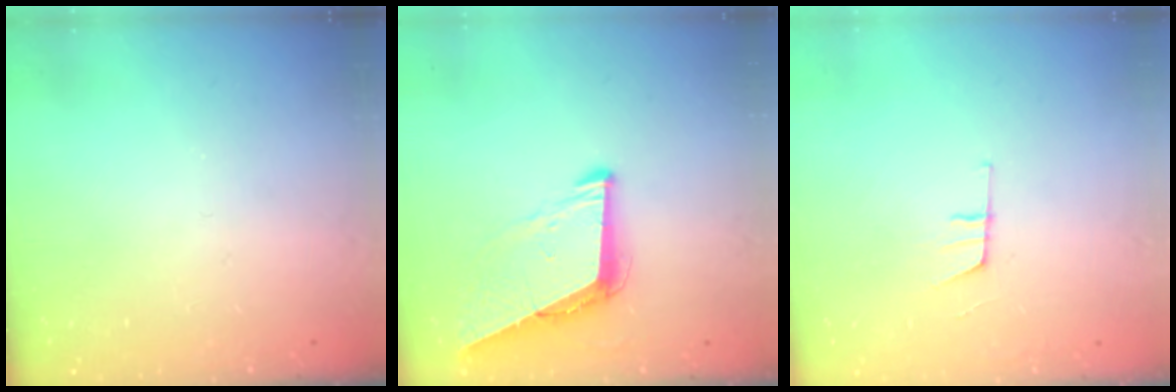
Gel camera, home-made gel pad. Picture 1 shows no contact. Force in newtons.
{"total": 8.9, "press": 8.2, "slide": 3.5}
{"total": 7.7, "press": 7.2, "slide": 2.8}